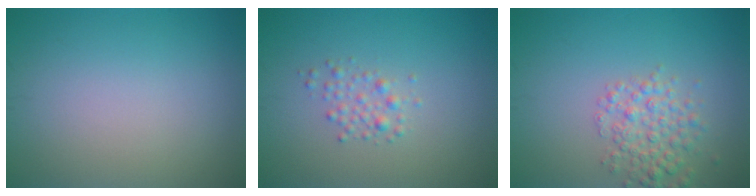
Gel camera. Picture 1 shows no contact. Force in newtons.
{"total": 1.5, "press": 1.5, "slide": 0.0}
{"total": 3.4, "press": 3.4, "slide": 0.1}